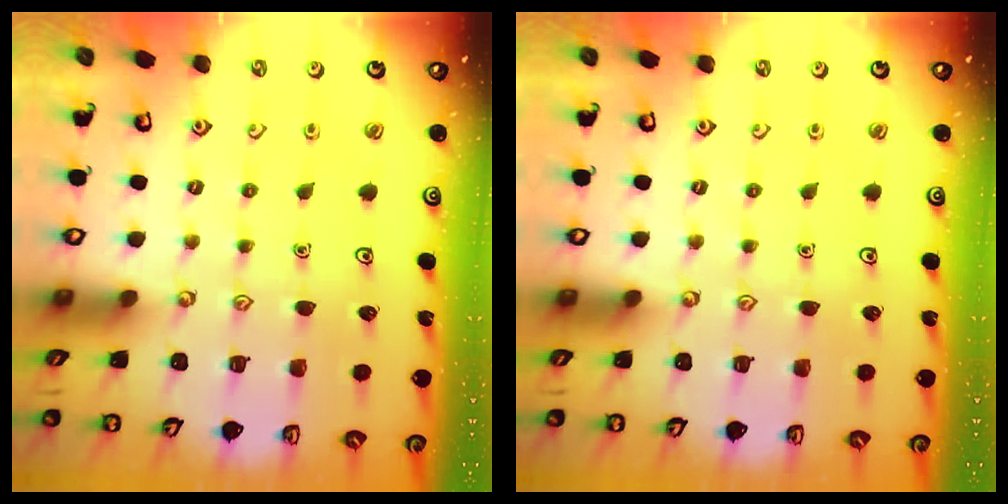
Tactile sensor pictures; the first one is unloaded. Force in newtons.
{"total": 0.0}